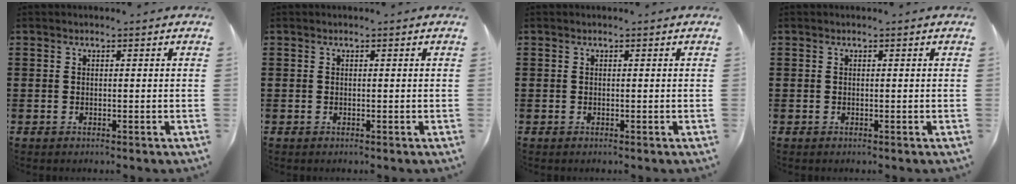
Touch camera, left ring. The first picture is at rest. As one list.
[{"total": 0.0}, {"total": 0.0}, {"total": 0.0}]